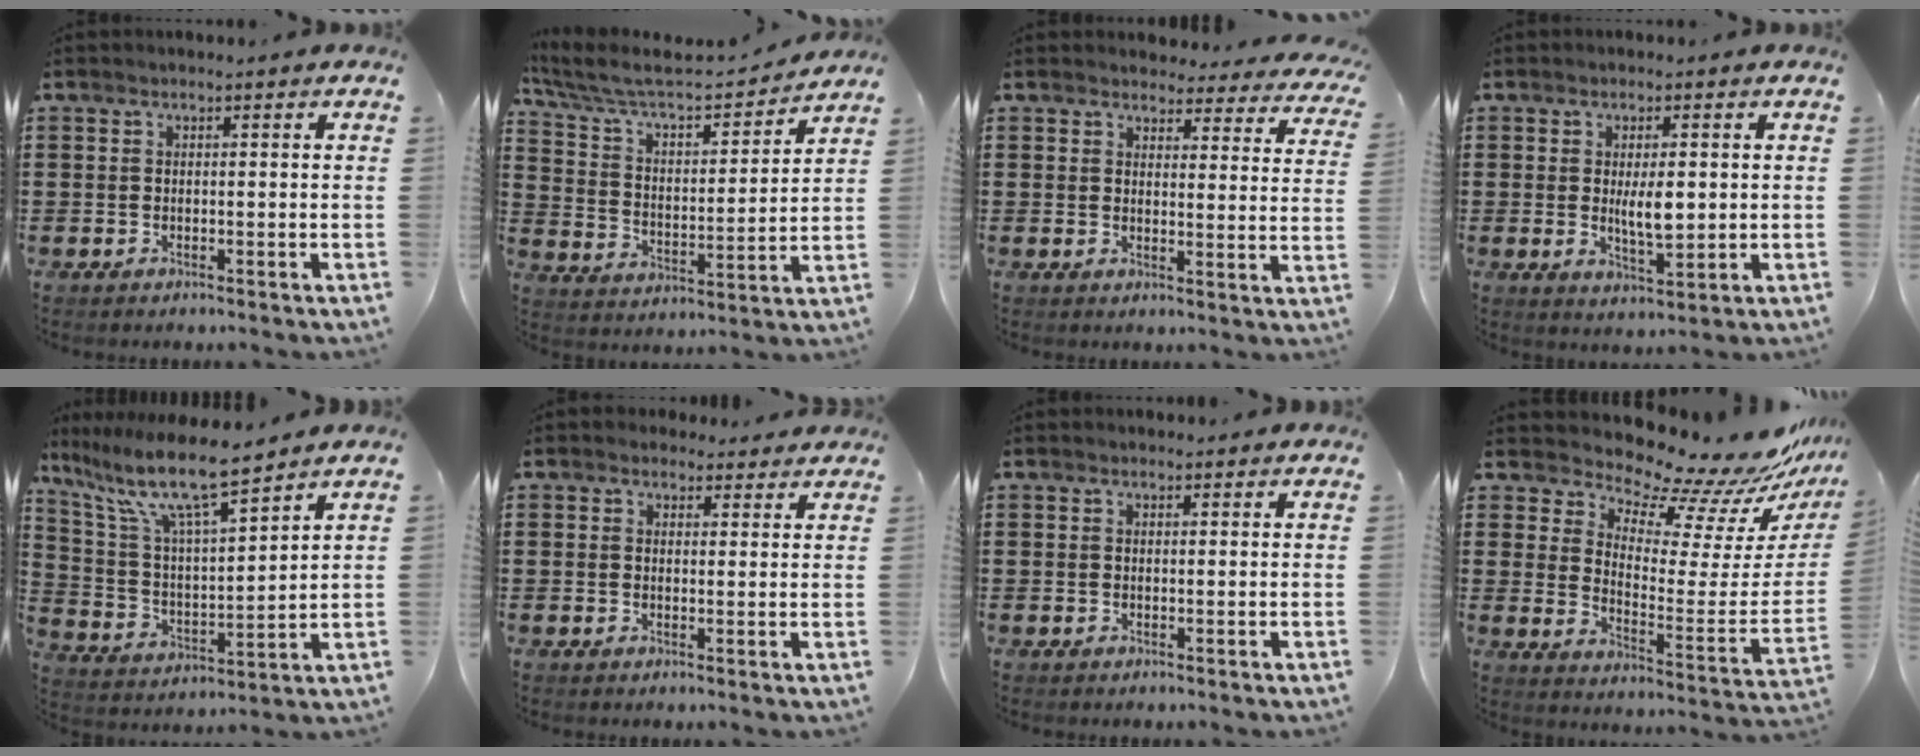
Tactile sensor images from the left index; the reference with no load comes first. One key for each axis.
{"total": 6.3, "fx": 5.6, "fy": 1.4, "fz": 2.3, "tx": -0.072, "ty": -0.040, "tz": 0.090}
{"total": 3.7, "fx": 3.6, "fy": 0.7, "fz": 0.6, "tx": -0.019, "ty": -0.021, "tz": 0.062}
{"total": 5.2, "fx": 0.5, "fy": 1.8, "fz": 4.8, "tx": -0.083, "ty": 0.001, "tz": 0.005}
{"total": 10.8, "fx": 8.8, "fy": 0.9, "fz": 6.3, "tx": -0.156, "ty": -0.049, "tz": 0.147}
{"total": 2.4, "fx": 2.1, "fy": 1.2, "fz": 0.2, "tx": -0.003, "ty": 0.000, "tz": 0.038}
{"total": 0.7, "fx": 0.6, "fy": 0.3, "fz": 0.1, "tx": -0.004, "ty": 0.003, "tz": 0.012}
{"total": 9.4, "fx": 9.0, "fy": 1.8, "fz": 2.2, "tx": -0.054, "ty": -0.100, "tz": 0.147}